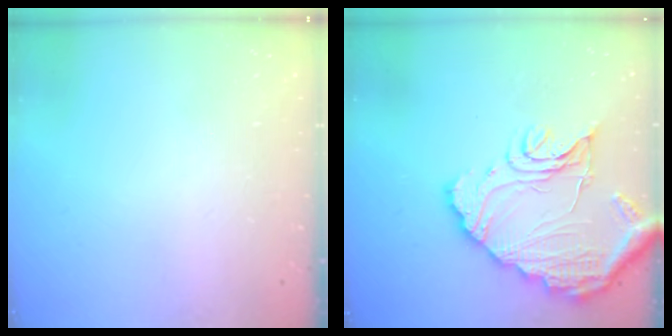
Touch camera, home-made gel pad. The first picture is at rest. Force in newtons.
{"total": 16.8, "press": 16.7, "slide": 1.6}